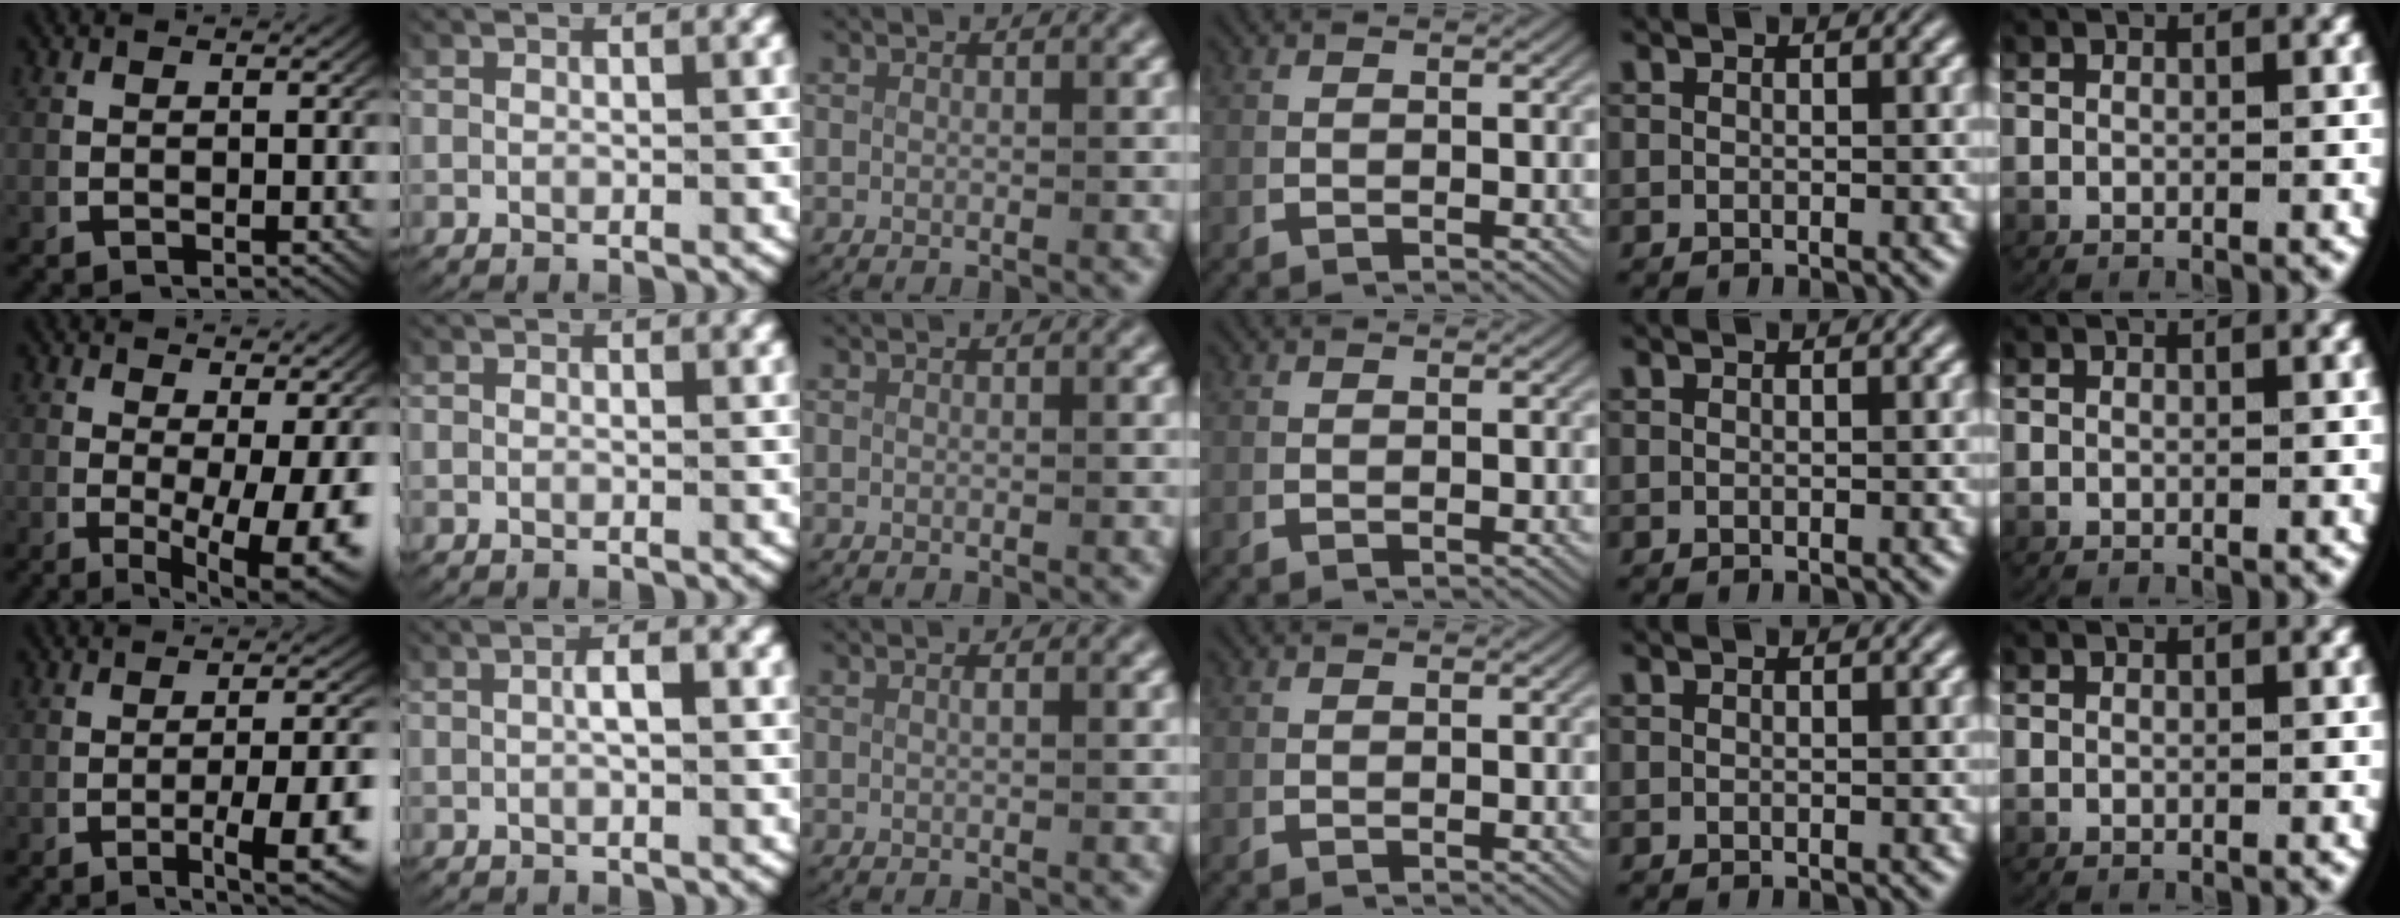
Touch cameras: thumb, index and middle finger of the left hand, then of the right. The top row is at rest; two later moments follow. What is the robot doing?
{"motion": "lift_and_place", "object": "map"}